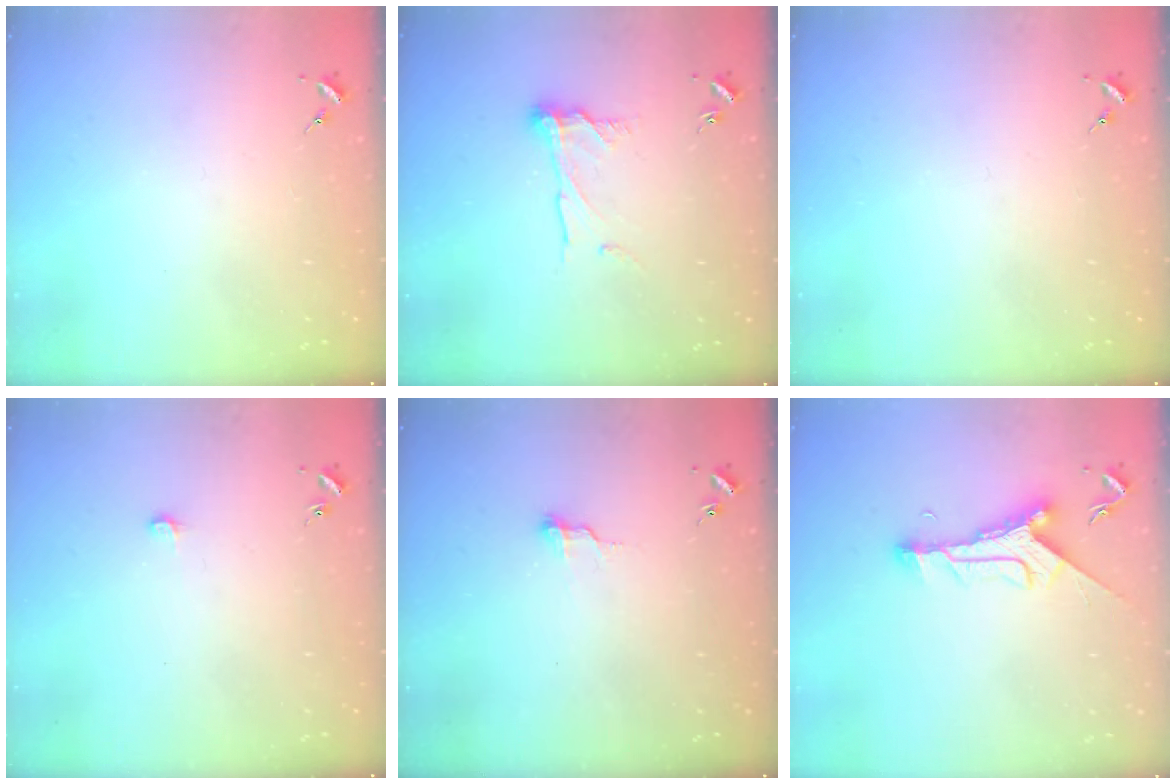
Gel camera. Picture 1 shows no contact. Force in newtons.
{"total": 10.3, "press": 10.3, "slide": 0.7}
{"total": 0.0}
{"total": 4.4, "press": 4.3, "slide": 0.4}
{"total": 8.3, "press": 8.3, "slide": 0.7}
{"total": 9.6, "press": 9.6, "slide": 0.5}